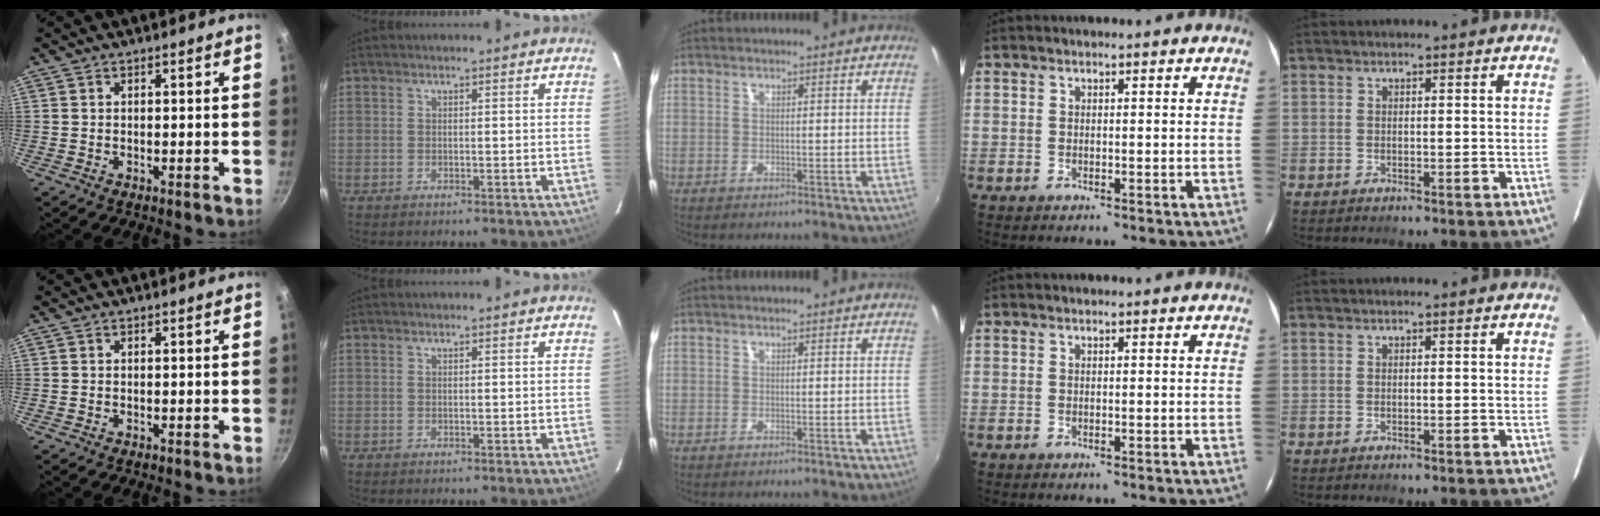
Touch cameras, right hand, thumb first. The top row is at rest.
{}